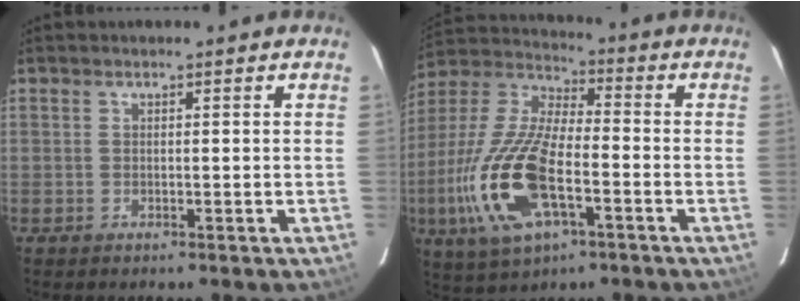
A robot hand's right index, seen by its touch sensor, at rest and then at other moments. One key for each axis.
{"total": 20.4, "fx": -6.6, "fy": 8.5, "fz": 17.3, "tx": -0.380, "ty": -0.020, "tz": -0.125}